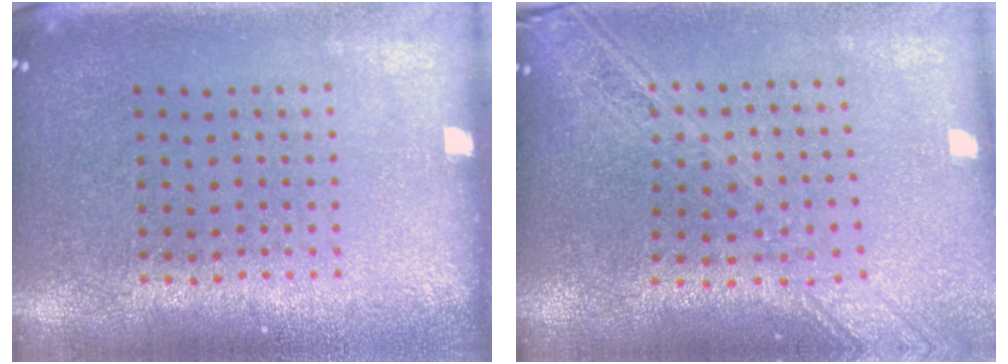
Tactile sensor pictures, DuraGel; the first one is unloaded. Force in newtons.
{"total": 2.2, "press": 1.9, "slide": 1.2}